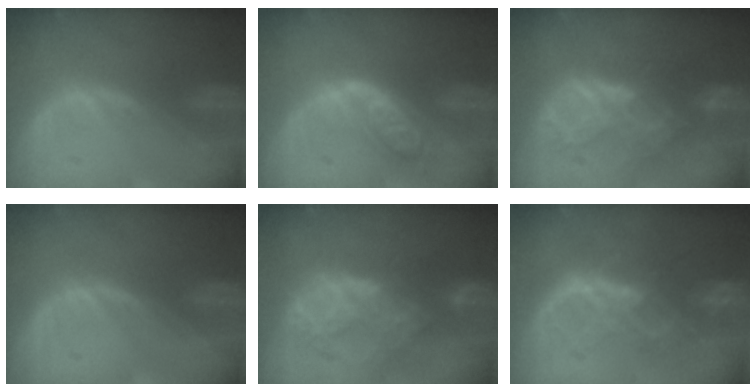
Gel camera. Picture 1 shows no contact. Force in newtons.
{"total": 6.2, "press": 5.6, "slide": 2.8}
{"total": 8.5, "press": 7.5, "slide": 3.9}
{"total": 0.0}
{"total": 9.2, "press": 7.9, "slide": 4.8}
{"total": 7.3, "press": 7.2, "slide": 1.3}